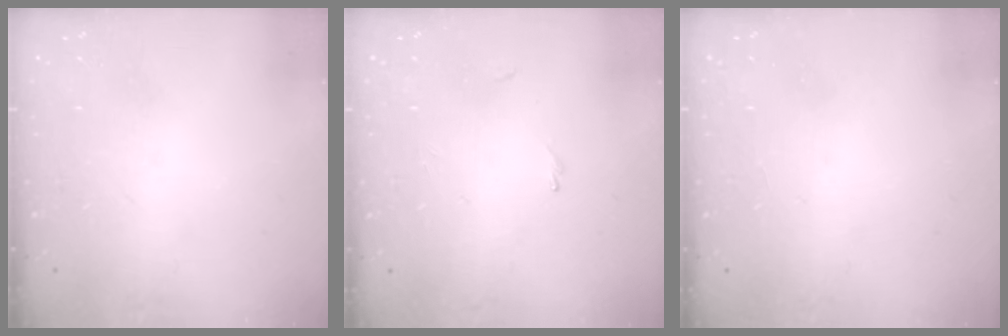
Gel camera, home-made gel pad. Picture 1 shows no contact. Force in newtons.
{"total": 0.0}
{"total": 1.7, "press": 1.6, "slide": 0.2}